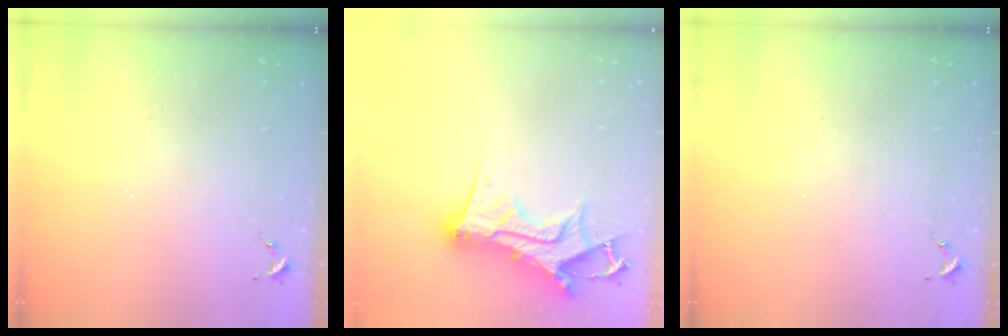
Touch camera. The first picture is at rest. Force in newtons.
{"total": 16.0, "press": 15.9, "slide": 1.6}
{"total": 0.0}